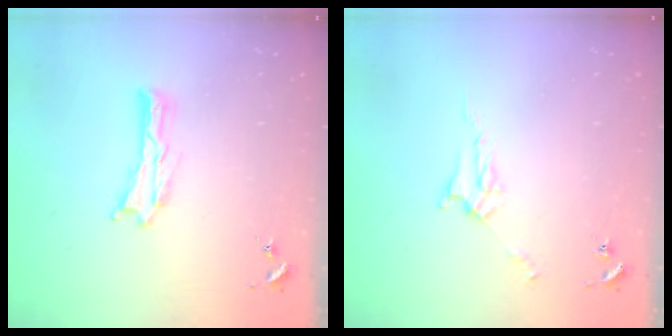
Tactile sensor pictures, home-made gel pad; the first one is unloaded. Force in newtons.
{"total": 3.5, "press": 3.5, "slide": 0.3}